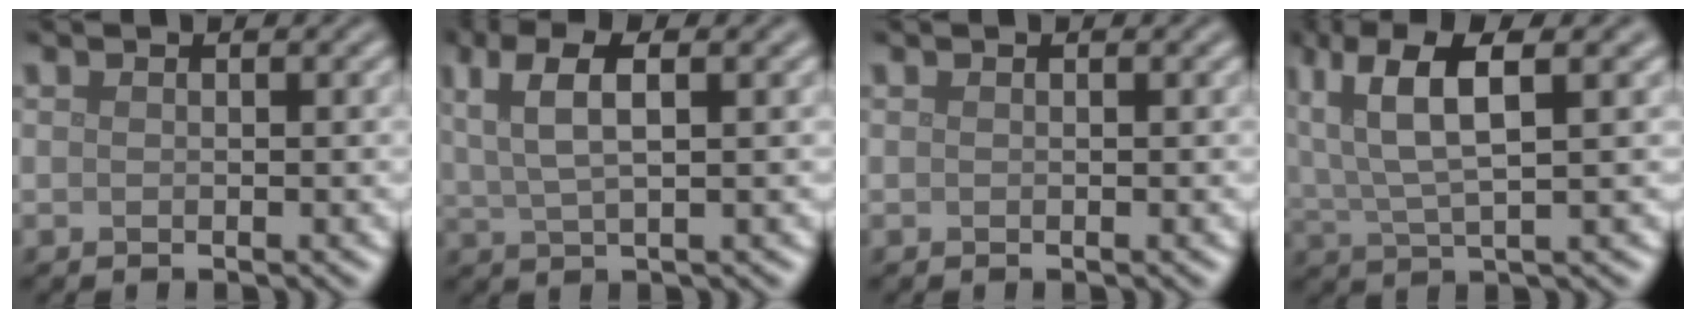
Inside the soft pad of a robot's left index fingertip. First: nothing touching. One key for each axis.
{"total": 5.9, "fx": 2.8, "fy": 1.9, "fz": 4.8, "tx": -0.093, "ty": 0.011, "tz": 0.052}
{"total": 0.0}
{"total": 7.8, "fx": 3.5, "fy": 2.4, "fz": 6.6, "tx": -0.138, "ty": 0.016, "tz": 0.065}